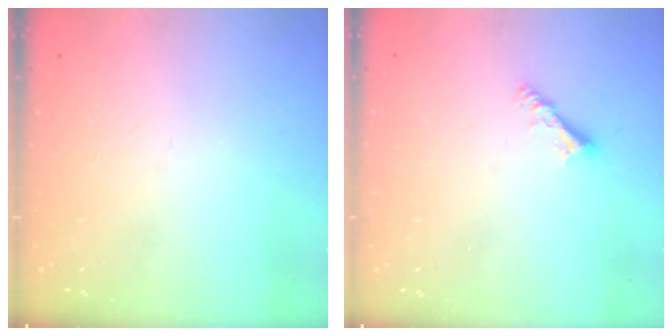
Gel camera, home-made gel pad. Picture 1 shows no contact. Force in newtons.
{"total": 4.2, "press": 4.1, "slide": 0.5}